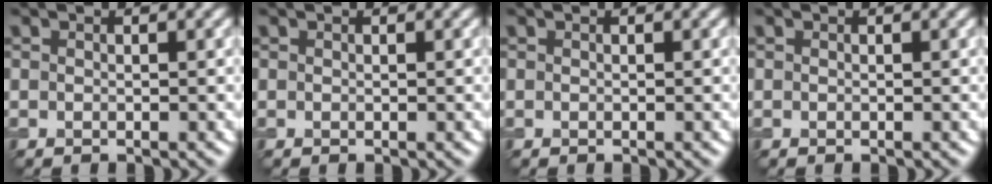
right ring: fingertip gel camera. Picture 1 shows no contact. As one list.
[{"total": 0.0}, {"total": 0.0}, {"total": 0.0}]